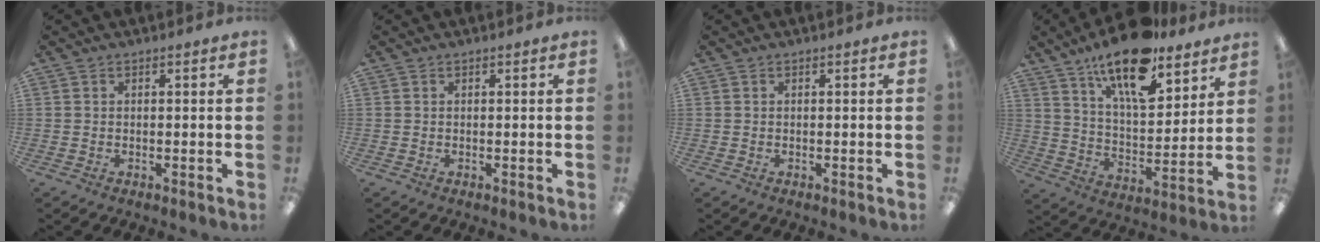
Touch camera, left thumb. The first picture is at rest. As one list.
[{"total": 0.0}, {"total": 0.0}, {"total": 17.5, "force": [12.9, 6.2, 10.0], "torque": [-0.161, -0.074, 0.219]}]